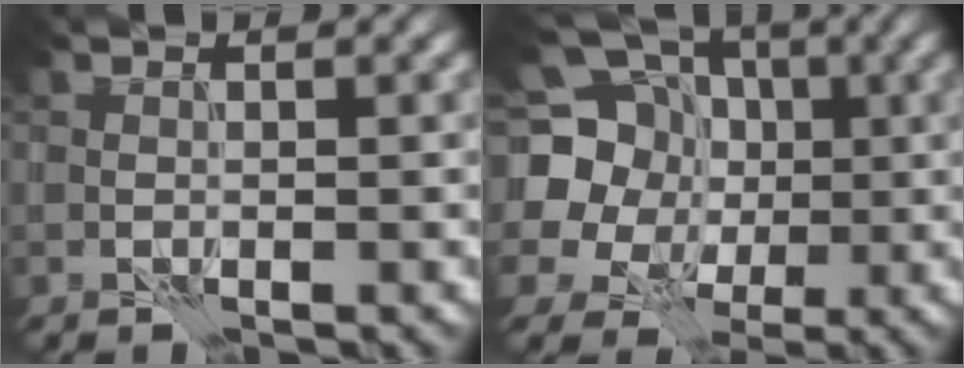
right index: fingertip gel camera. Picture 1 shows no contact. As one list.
[{"total": 15.3, "force": [3.0, 13.6, 6.4], "torque": [-0.169, 0.034, 0.023]}]